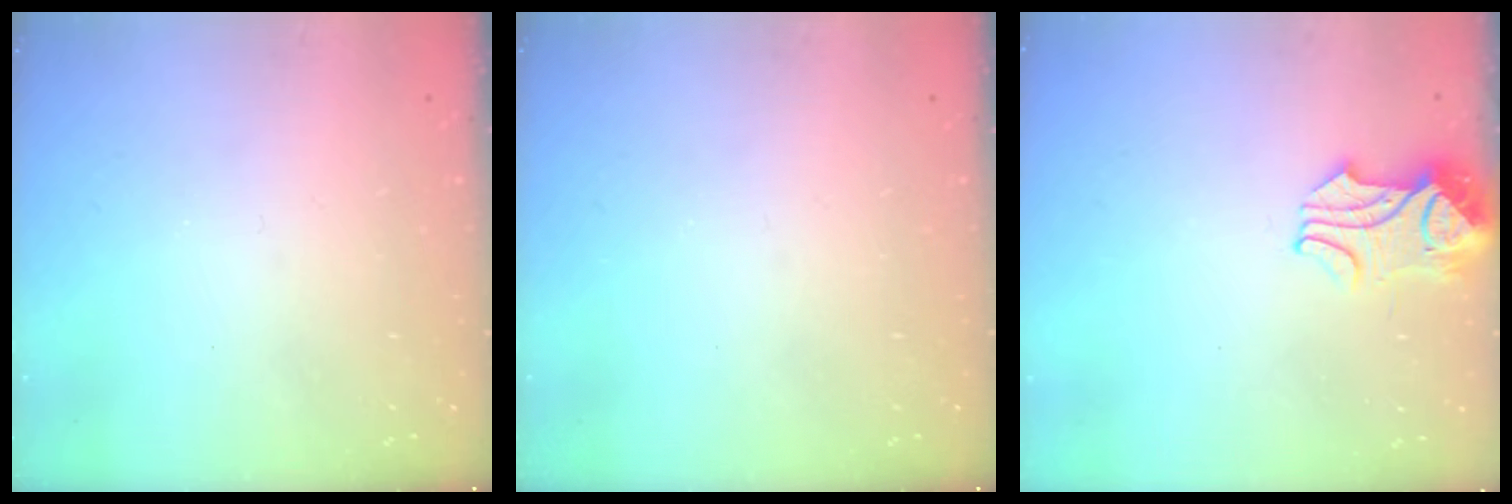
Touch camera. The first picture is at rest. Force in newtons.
{"total": 0.0}
{"total": 2.2, "press": 2.1, "slide": 0.6}